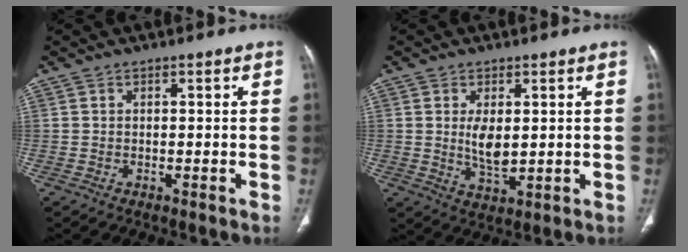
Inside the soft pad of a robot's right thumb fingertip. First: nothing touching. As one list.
[{"total": 5.5, "force": [0.8, 2.6, 4.7], "torque": [-0.082, -0.015, 0.022]}]